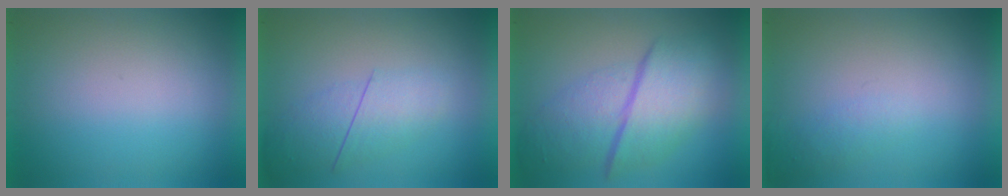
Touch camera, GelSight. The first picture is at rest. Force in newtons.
{"total": 2.2}
{"total": 5.3}
{"total": 1.2}